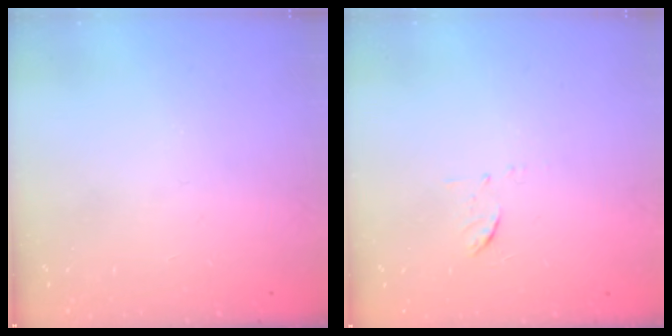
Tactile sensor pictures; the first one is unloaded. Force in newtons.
{"total": 6.0, "press": 6.0, "slide": 0.4}